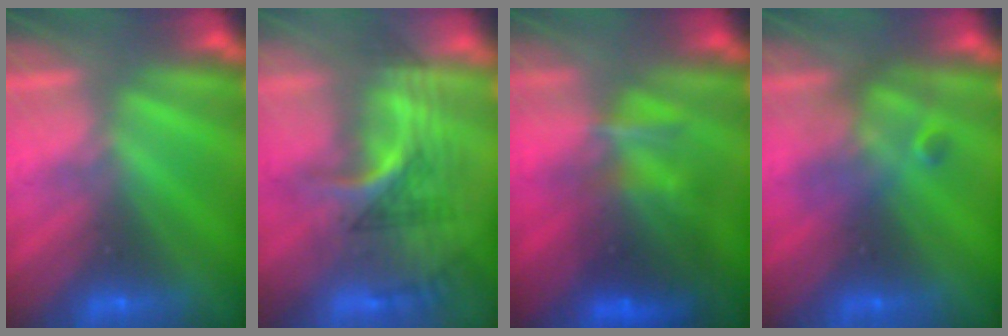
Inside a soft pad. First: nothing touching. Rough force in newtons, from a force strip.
{"total": 2.9}
{"total": 8.1}
{"total": 2.6}